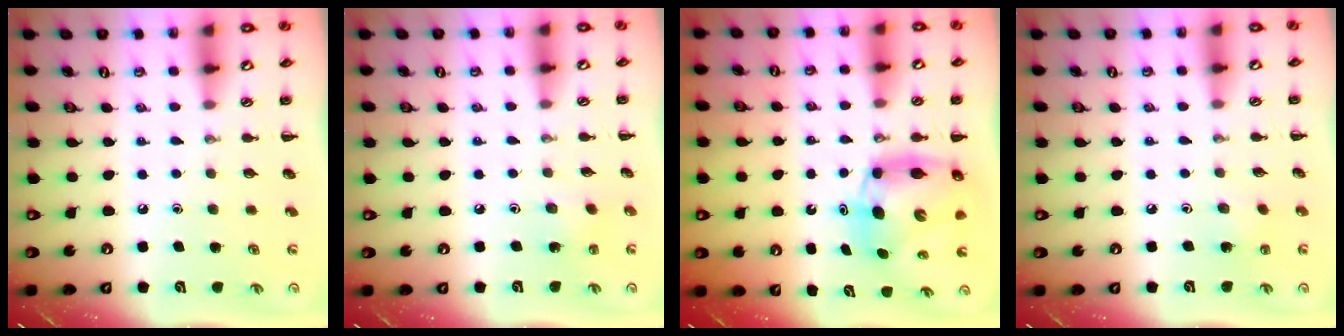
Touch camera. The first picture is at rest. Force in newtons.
{"total": 2.9, "press": 2.8, "slide": 0.9}
{"total": 8.4, "press": 8.1, "slide": 2.4}
{"total": 3.2, "press": 3.1, "slide": 1.0}